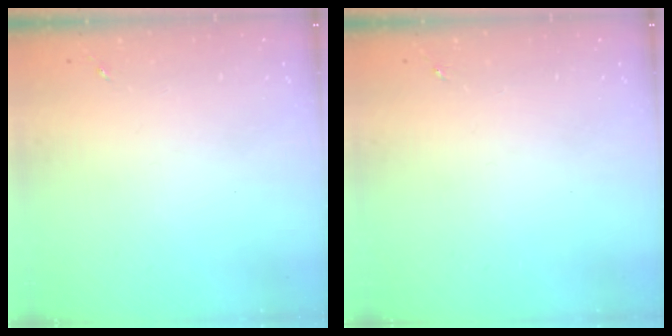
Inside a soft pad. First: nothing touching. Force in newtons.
{"total": 0.0}